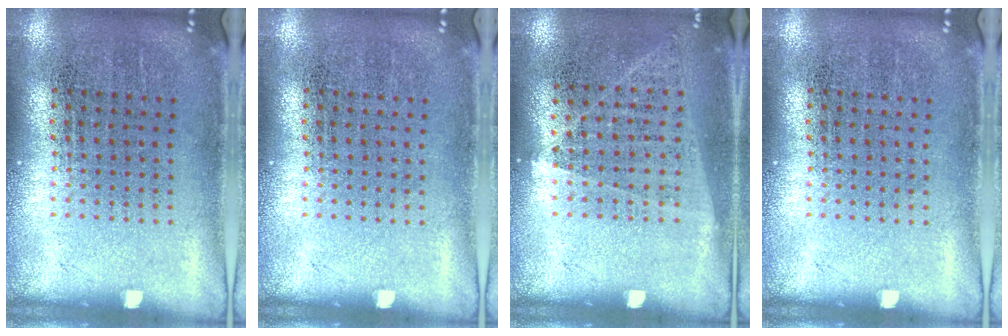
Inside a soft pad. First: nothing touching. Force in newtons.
{"total": 0.0}
{"total": 1.0, "press": 0.9, "slide": 0.4}
{"total": 0.0}